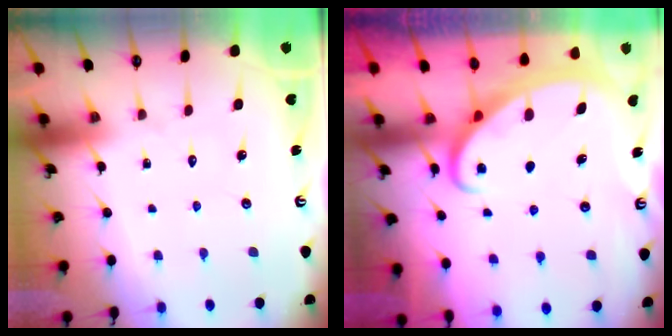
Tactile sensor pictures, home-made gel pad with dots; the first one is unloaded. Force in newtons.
{"total": 2.6, "press": 2.6, "slide": 0.3}